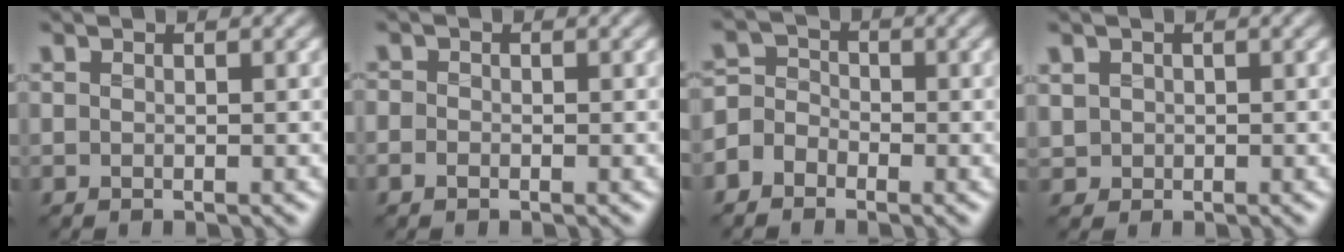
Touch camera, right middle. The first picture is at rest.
{"total": 1.0, "force": [-0.4, 0.7, 0.4], "torque": [-0.006, -0.002, -0.010]}
{"total": 3.0, "force": [-1.6, 2.3, 1.0], "torque": [-0.009, 0.008, -0.040]}
{"total": 1.3, "force": [0.2, 1.3, 0.3], "torque": [-0.006, -0.003, 0.007]}